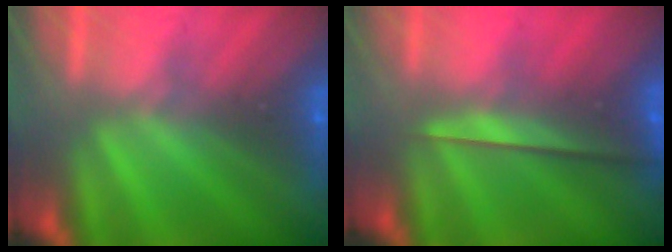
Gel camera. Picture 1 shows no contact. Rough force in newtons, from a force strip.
{"total": 2.3}